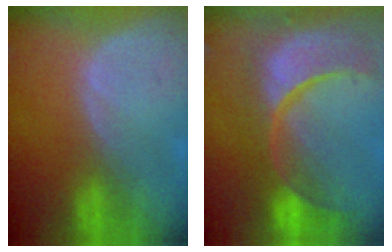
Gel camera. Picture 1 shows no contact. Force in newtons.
{"total": 14.3, "press": 11.4, "slide": 8.7}